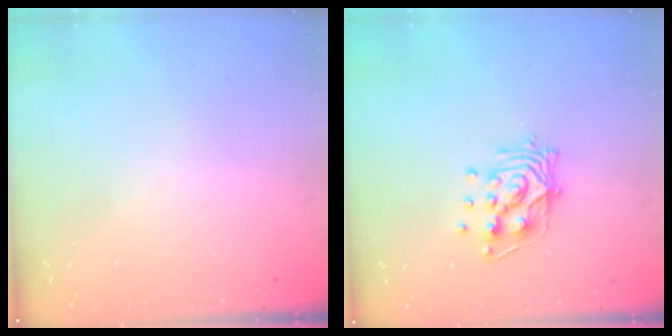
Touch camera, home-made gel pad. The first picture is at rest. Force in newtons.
{"total": 11.2, "press": 11.2, "slide": 0.6}